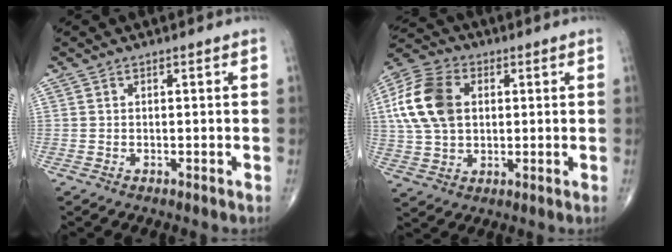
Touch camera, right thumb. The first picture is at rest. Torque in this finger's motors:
{"motor_torque": [0.56, 0.59, 0.24, -0.05, 0.33]}